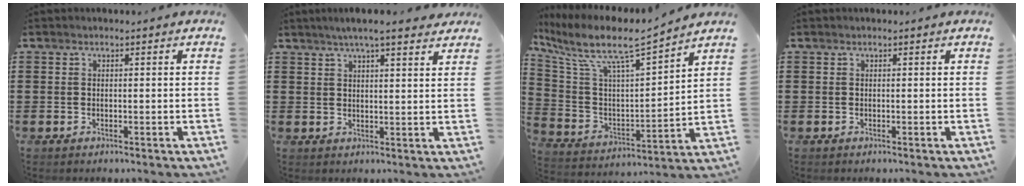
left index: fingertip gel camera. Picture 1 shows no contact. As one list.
[{"total": 4.7, "force": [3.9, 0.2, 2.6], "torque": [-0.059, -0.003, 0.068]}, {"total": 9.3, "force": [7.2, 1.4, 5.7], "torque": [-0.142, -0.050, 0.117]}, {"total": 0.0}]